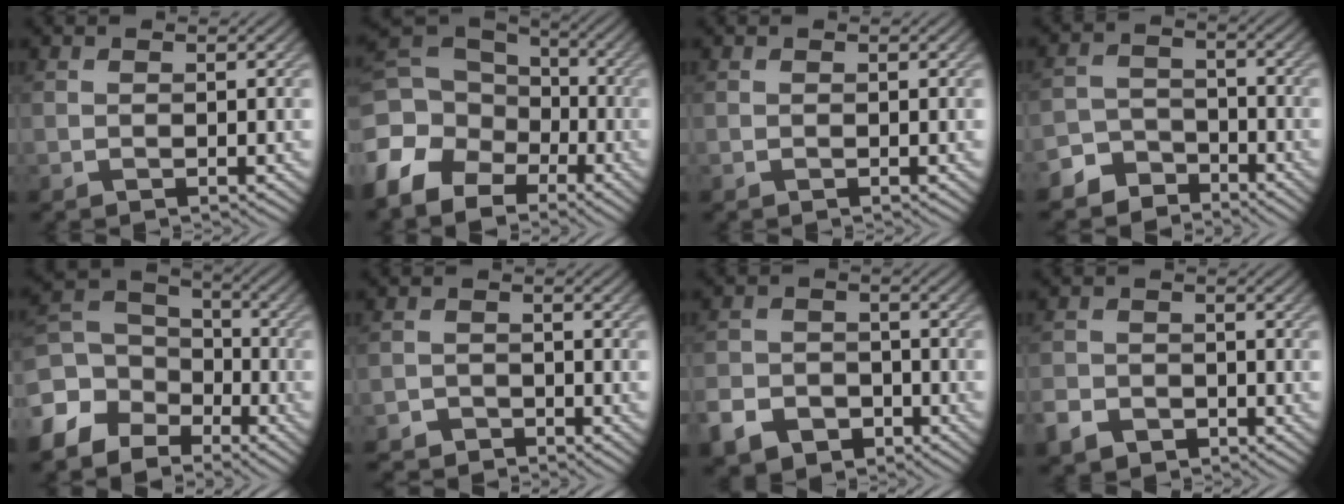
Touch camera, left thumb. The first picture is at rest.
{"total": 13.1, "force": [-5.5, 9.6, 7.0], "torque": [-0.191, -0.040, -0.096]}
{"total": 0.0}
{"total": 5.6, "force": [-4.7, 2.9, 0.7], "torque": [-0.016, -0.005, -0.097]}
{"total": 9.5, "force": [-5.0, 6.7, 4.4], "torque": [-0.129, -0.022, -0.102]}
{"total": 2.6, "force": [-2.4, 1.1, 0.0], "torque": [0.004, 0.003, -0.050]}
{"total": 6.1, "force": [-3.9, 4.1, 2.2], "torque": [-0.057, -0.010, -0.078]}
{"total": 3.9, "force": [-2.5, 2.6, 1.3], "torque": [-0.035, -0.006, -0.053]}